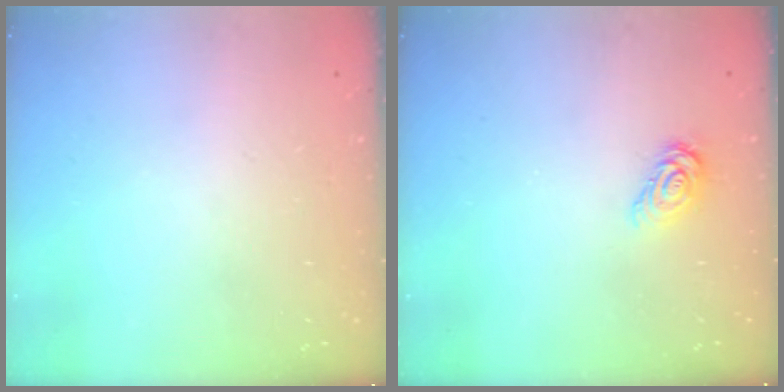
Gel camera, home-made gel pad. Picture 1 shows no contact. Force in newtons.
{"total": 5.9, "press": 5.8, "slide": 0.4}